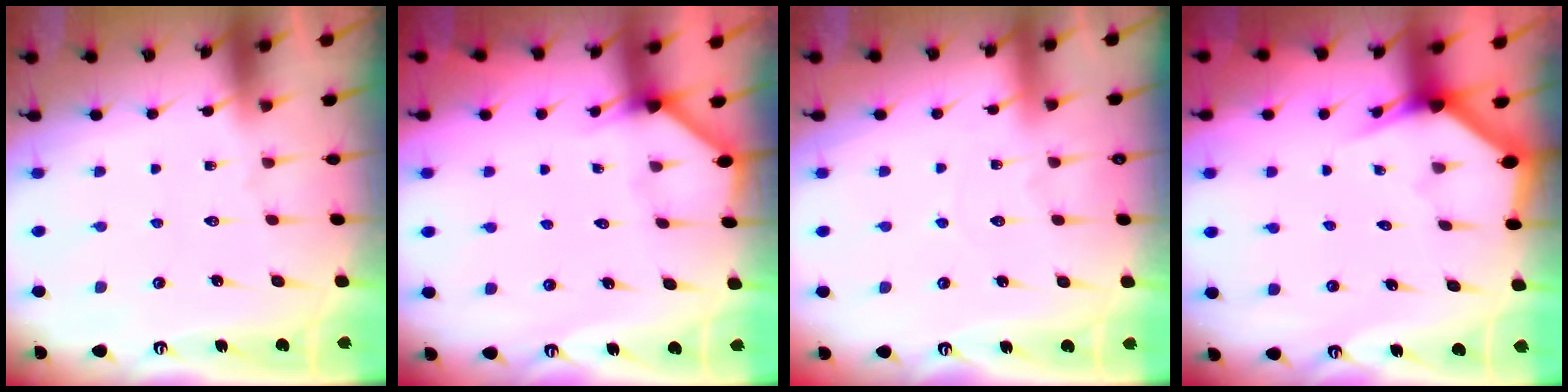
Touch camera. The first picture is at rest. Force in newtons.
{"total": 2.2, "press": 2.2, "slide": 0.2}
{"total": 3.3, "press": 3.3, "slide": 0.4}
{"total": 2.7, "press": 2.7, "slide": 0.1}